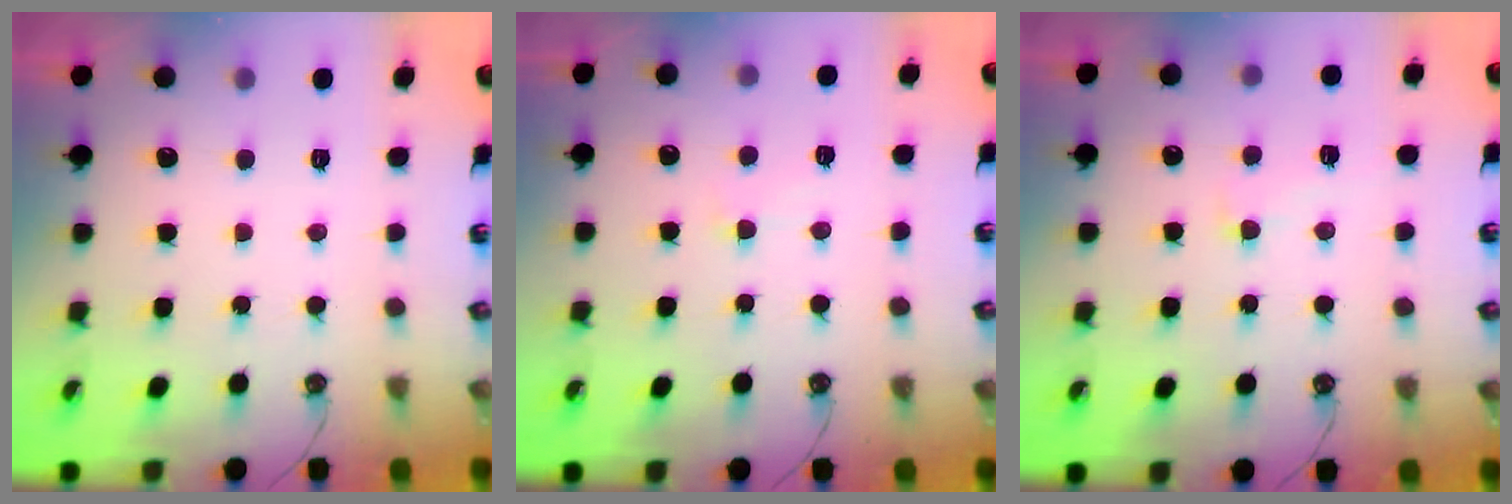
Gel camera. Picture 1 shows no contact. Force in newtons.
{"total": 0.7, "press": 0.1, "slide": 0.7}
{"total": 1.8, "press": 1.8, "slide": 0.5}